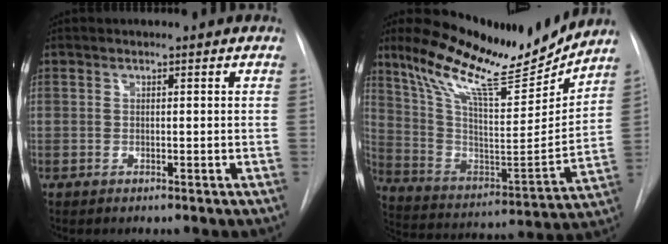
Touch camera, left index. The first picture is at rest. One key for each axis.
{"total": 20.1, "fx": 17.3, "fy": 2.7, "fz": 10.0, "tx": -0.183, "ty": -0.017, "tz": 0.292}